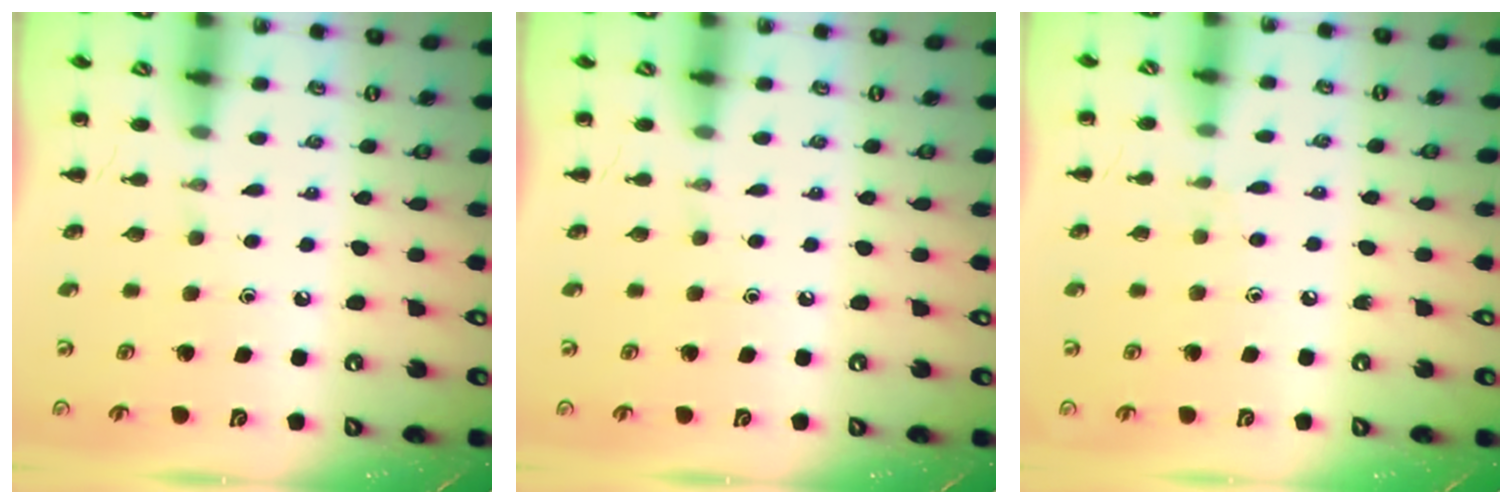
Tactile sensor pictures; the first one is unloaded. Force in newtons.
{"total": 0.0}
{"total": 4.0, "press": 3.5, "slide": 1.8}